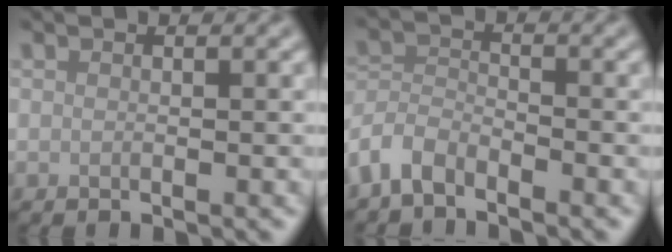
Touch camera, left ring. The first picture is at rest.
{"total": 3.0, "force": [-2.6, 1.2, 1.1], "torque": [-0.023, 0.001, -0.066]}